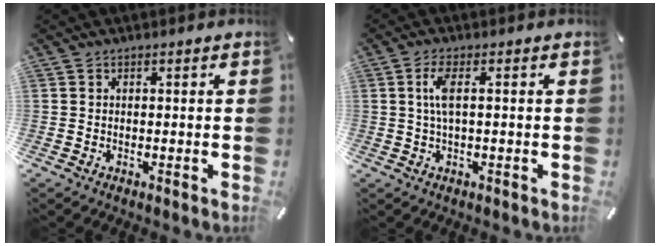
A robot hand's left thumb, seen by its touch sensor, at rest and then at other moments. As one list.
[{"total": 4.8, "force": [0.6, 1.0, 4.7], "torque": [-0.097, -0.002, 0.005]}]